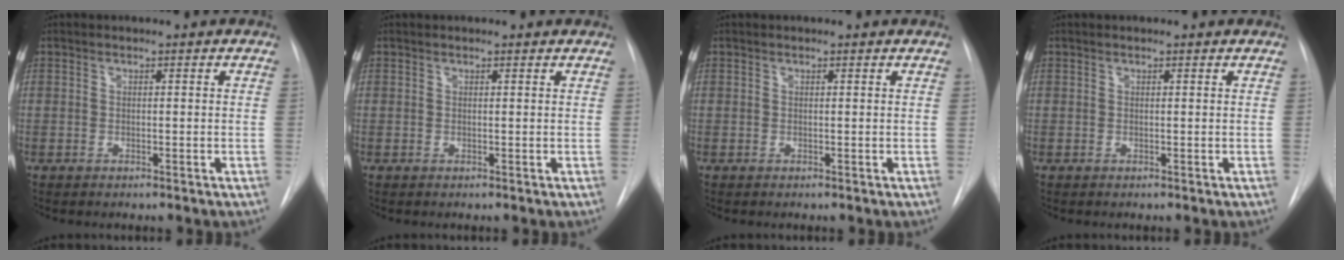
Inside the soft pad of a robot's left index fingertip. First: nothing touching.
{"total": 2.2, "force": [2.1, 0.5, 0.7], "torque": [-0.013, 0.018, 0.020]}
{"total": 1.0, "force": [1.0, 0.2, 0.2], "torque": [-0.010, 0.009, 0.011]}
{"total": 1.3, "force": [1.2, 0.2, 0.3], "torque": [-0.012, 0.011, 0.012]}